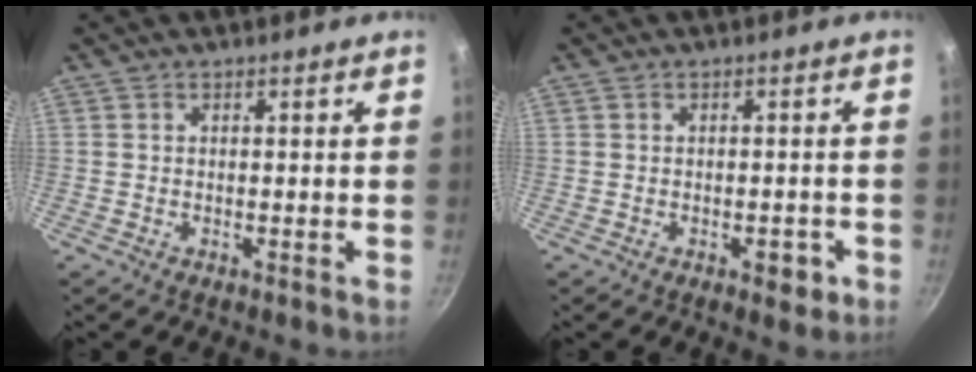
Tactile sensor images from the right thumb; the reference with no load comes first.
{"total": 3.3, "force": [-1.3, 1.8, 2.5], "torque": [-0.015, 0.012, -0.012]}